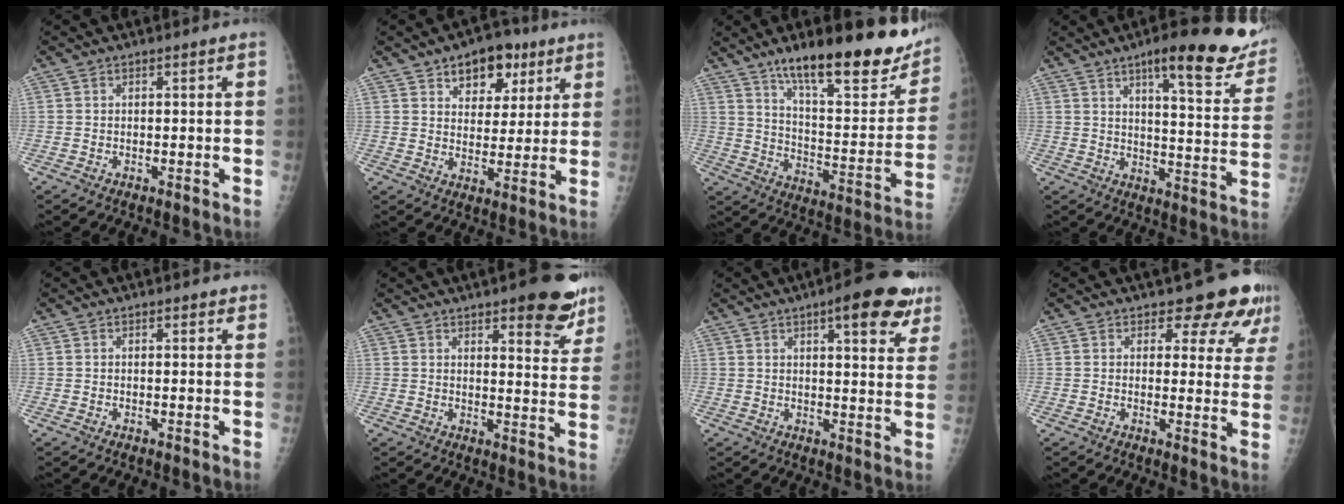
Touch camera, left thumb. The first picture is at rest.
{"total": 9.8, "force": [5.4, 6.3, 5.2], "torque": [-0.030, -0.020, 0.080]}
{"total": 25.0, "force": [17.0, 7.1, 17.0], "torque": [-0.203, -0.077, 0.260]}
{"total": 19.1, "force": [12.7, 4.3, 13.6], "torque": [-0.144, -0.058, 0.163]}
{"total": 0.7, "force": [0.5, 0.4, 0.3], "torque": [-0.003, -0.002, 0.003]}
{"total": 11.6, "force": [7.6, 3.7, 7.9], "torque": [-0.059, -0.041, 0.094]}
{"total": 12.5, "force": [7.2, 3.9, 9.5], "torque": [-0.086, -0.027, 0.085]}
{"total": 9.2, "force": [7.5, 3.9, 3.5], "torque": [-0.002, -0.043, 0.068]}